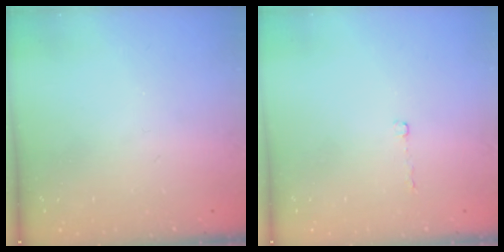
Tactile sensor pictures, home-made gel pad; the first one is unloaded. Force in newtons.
{"total": 2.6, "press": 2.5, "slide": 0.5}